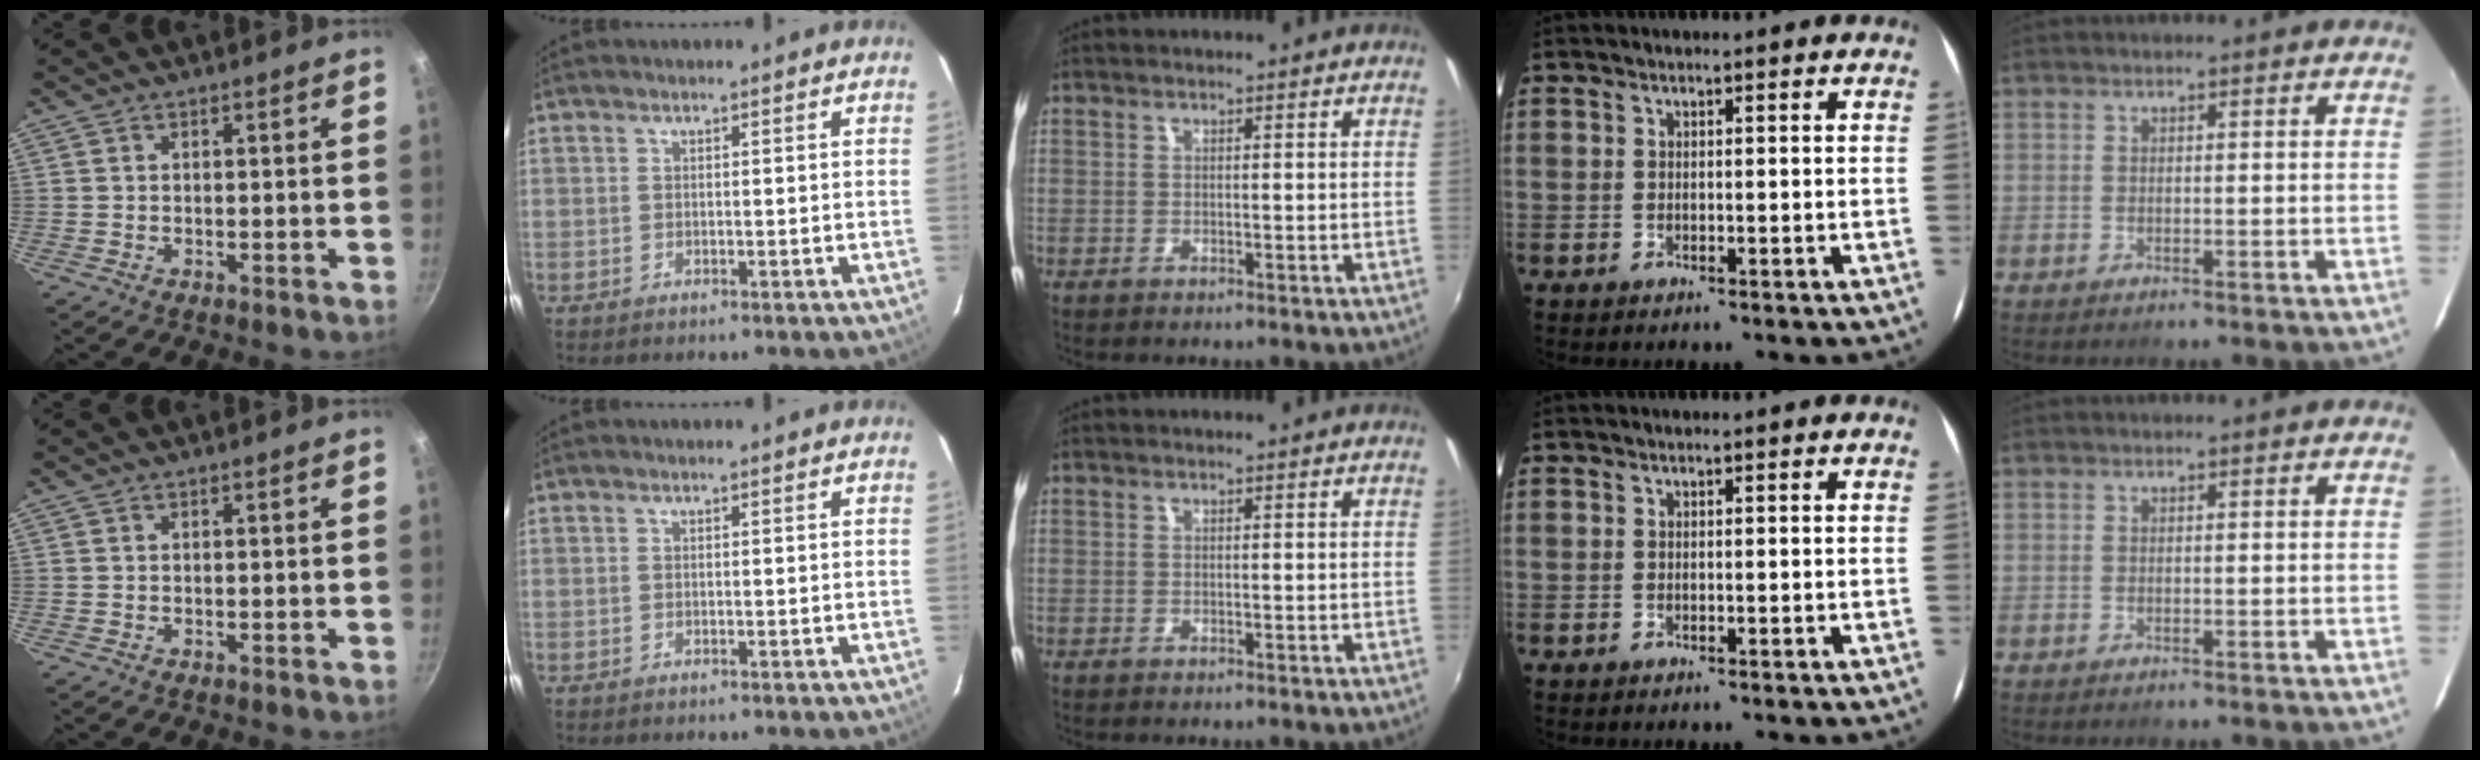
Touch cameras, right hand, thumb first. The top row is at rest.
{}